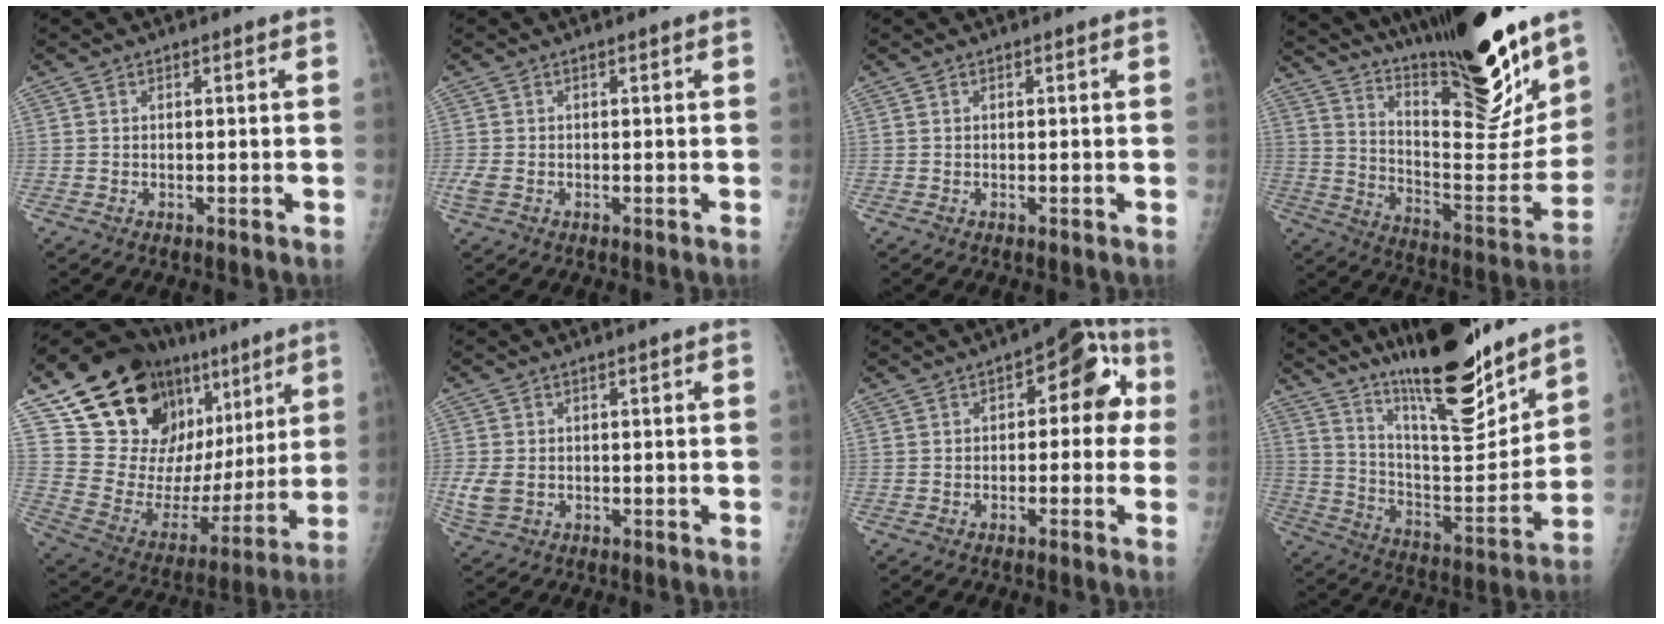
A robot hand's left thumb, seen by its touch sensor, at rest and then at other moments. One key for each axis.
{"total": 2.5, "fx": -0.2, "fy": 1.7, "fz": 1.8, "tx": -0.051, "ty": 0.004, "tz": -0.002}
{"total": 0.0}
{"total": 29.0, "fx": 21.6, "fy": 5.8, "fz": 18.5, "tx": -0.252, "ty": -0.112, "tz": 0.337}
{"total": 29.3, "fx": 14.9, "fy": 15.9, "fz": 19.6, "tx": -0.264, "ty": -0.011, "tz": 0.261}
{"total": 4.3, "fx": -0.2, "fy": 3.1, "fz": 3.0, "tx": -0.070, "ty": 0.001, "tz": 0.002}
{"total": 9.7, "fx": 0.7, "fy": 5.5, "fz": 8.0, "tx": -0.050, "ty": 0.037, "tz": -0.006}
{"total": 23.5, "fx": 17.9, "fy": 4.9, "fz": 14.5, "tx": -0.203, "ty": -0.098, "tz": 0.298}